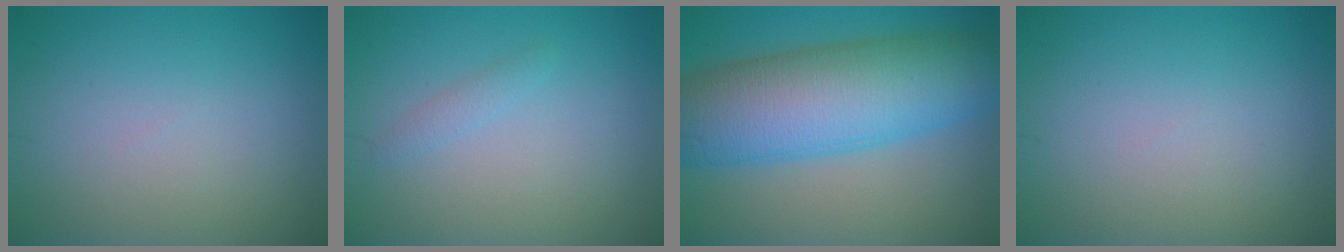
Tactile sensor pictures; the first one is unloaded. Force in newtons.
{"total": 1.0, "press": 1.0, "slide": 0.0}
{"total": 11.9, "press": 11.9, "slide": 0.2}
{"total": 0.0}